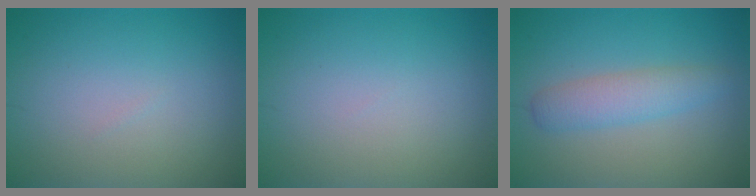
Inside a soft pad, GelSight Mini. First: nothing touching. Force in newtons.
{"total": 0.0}
{"total": 3.0, "press": 3.0, "slide": 0.1}